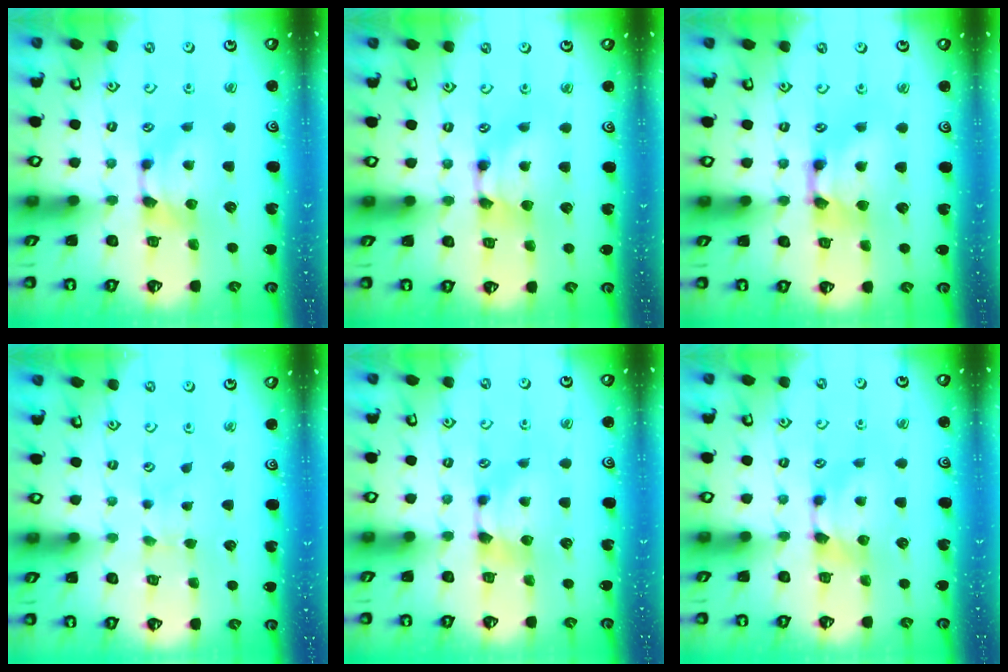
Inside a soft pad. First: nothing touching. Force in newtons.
{"total": 1.5, "press": 1.5, "slide": 0.1}
{"total": 2.7, "press": 2.7, "slide": 0.2}
{"total": 2.4, "press": 2.4, "slide": 0.1}
{"total": 0.0}
{"total": 0.0}